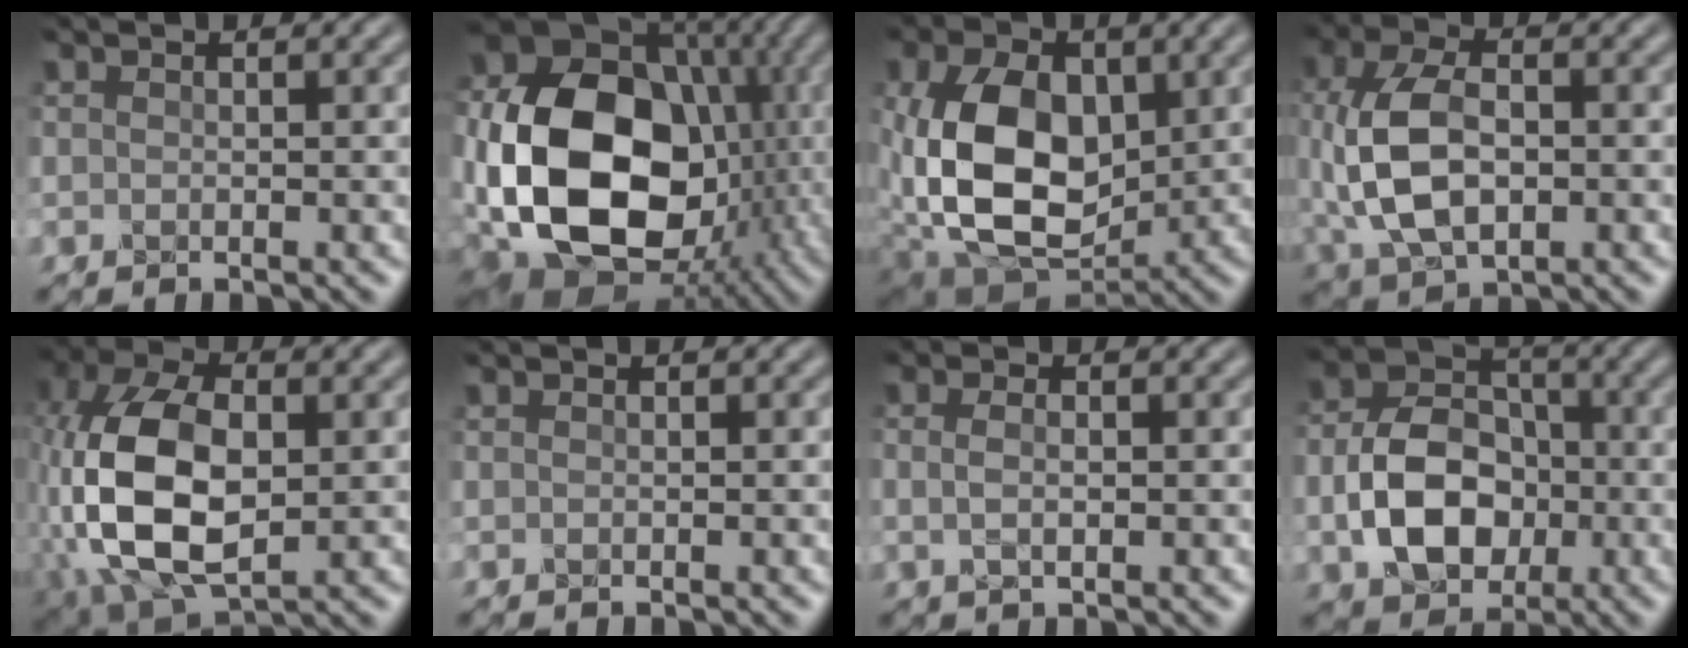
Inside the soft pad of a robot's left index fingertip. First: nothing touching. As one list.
[{"total": 18.8, "force": [-1.9, 14.0, 12.4], "torque": [-0.246, -0.026, -0.026]}, {"total": 12.3, "force": [-0.3, 8.1, 9.2], "torque": [-0.196, -0.018, -0.001]}, {"total": 8.2, "force": [-0.7, 4.9, 6.6], "torque": [-0.150, -0.002, -0.014]}, {"total": 12.4, "force": [-1.8, 7.1, 10.1], "torque": [-0.233, -0.002, -0.036]}, {"total": 0.0}, {"total": 1.5, "force": [-0.3, 0.6, 1.4], "torque": [-0.030, -0.001, 0.000]}, {"total": 8.0, "force": [-2.3, 5.6, 5.2], "torque": [-0.095, -0.001, -0.043]}]